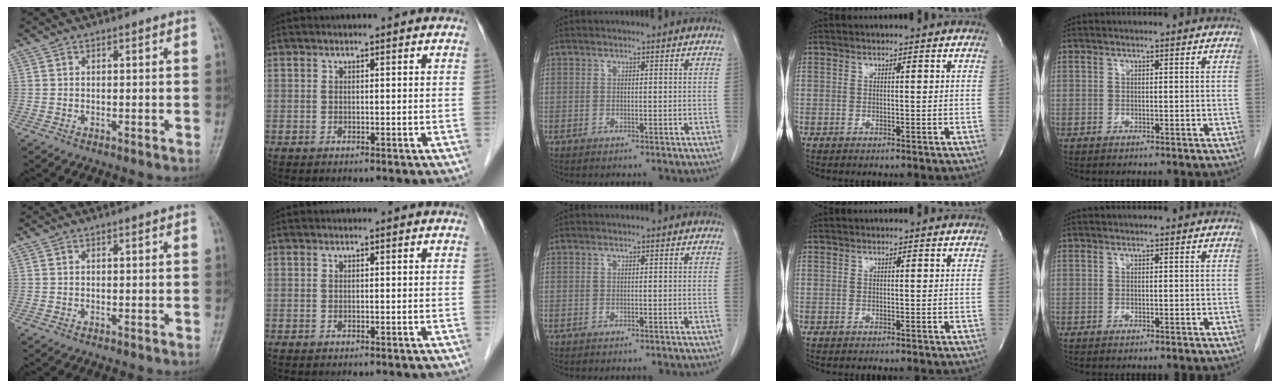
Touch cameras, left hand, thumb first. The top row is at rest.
{}